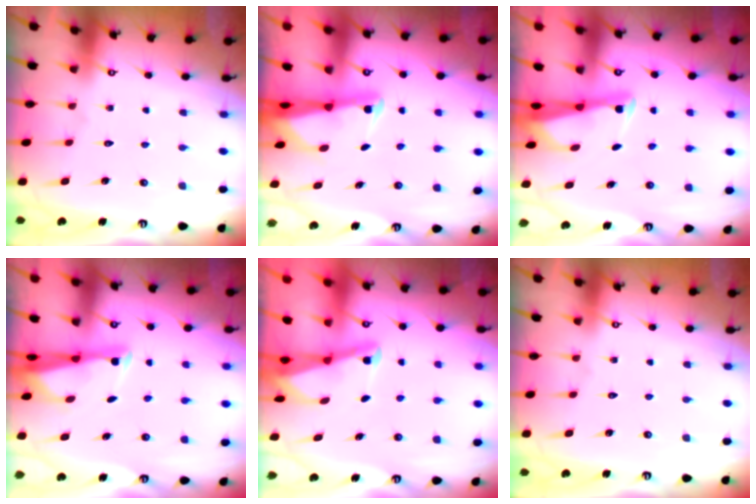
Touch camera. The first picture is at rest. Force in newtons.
{"total": 2.5, "press": 2.5, "slide": 0.5}
{"total": 2.6, "press": 2.5, "slide": 0.6}
{"total": 2.6, "press": 2.5, "slide": 0.7}
{"total": 2.1, "press": 2.1, "slide": 0.3}
{"total": 0.0}